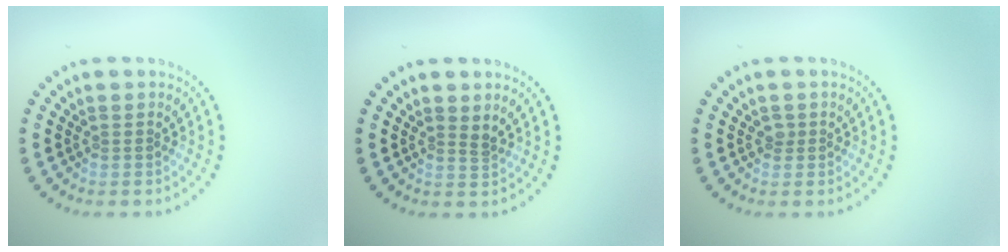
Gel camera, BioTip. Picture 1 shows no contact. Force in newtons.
{"total": 0.7, "press": 0.4, "slide": 0.6}
{"total": 0.6, "press": 0.5, "slide": 0.4}